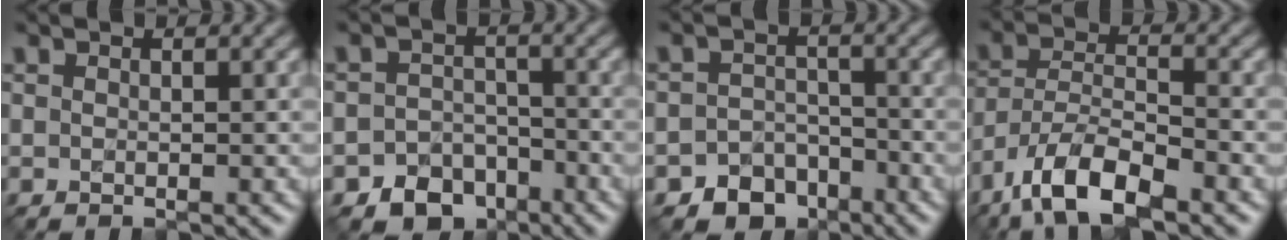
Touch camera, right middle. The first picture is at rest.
{"total": 5.0, "force": [-3.7, 3.3, 0.4], "torque": [0.007, 0.006, -0.052]}
{"total": 4.6, "force": [-3.5, 3.0, 0.0], "torque": [0.011, 0.006, -0.048]}
{"total": 8.2, "force": [-5.8, 2.9, 5.1], "torque": [-0.094, 0.011, -0.113]}